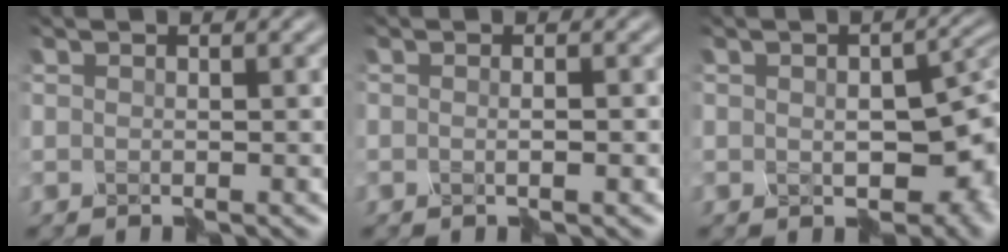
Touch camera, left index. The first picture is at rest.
{"total": 0.7, "force": [-0.4, -0.3, 0.4], "torque": [-0.008, -0.004, 0.001]}
{"total": 10.2, "force": [-1.8, 6.2, 7.8], "torque": [-0.088, -0.025, -0.008]}